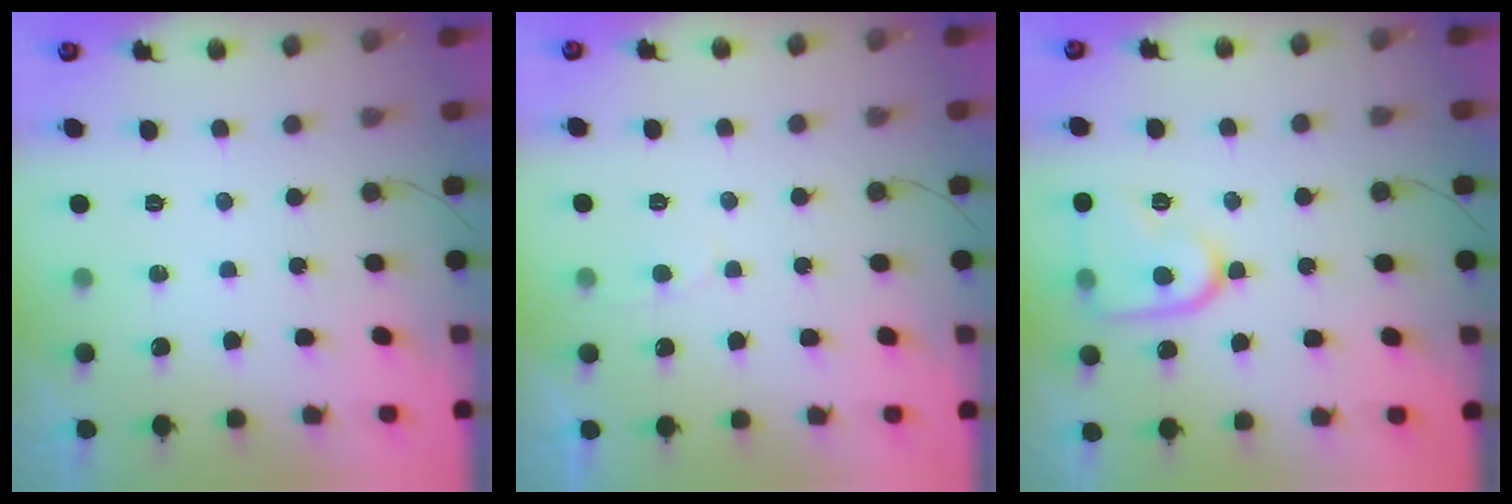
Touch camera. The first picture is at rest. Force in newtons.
{"total": 5.2, "press": 5.2, "slide": 0.4}
{"total": 13.6, "press": 13.6, "slide": 1.3}